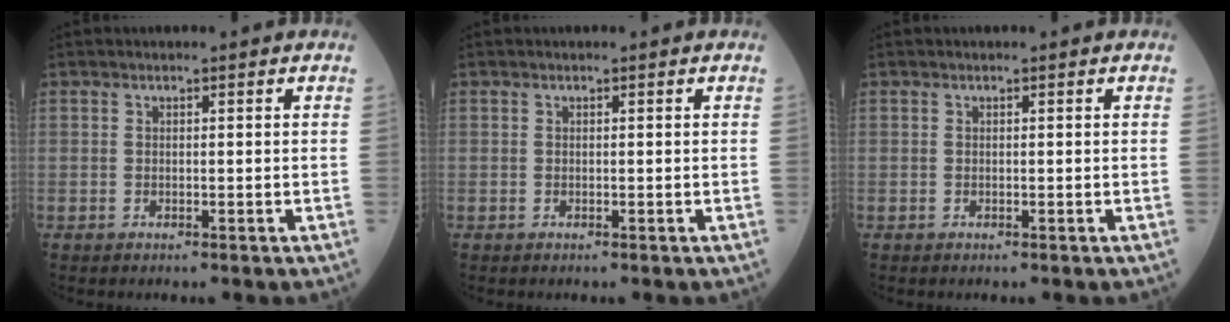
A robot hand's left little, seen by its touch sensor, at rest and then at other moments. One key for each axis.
{"total": 0.0}
{"total": 0.0}